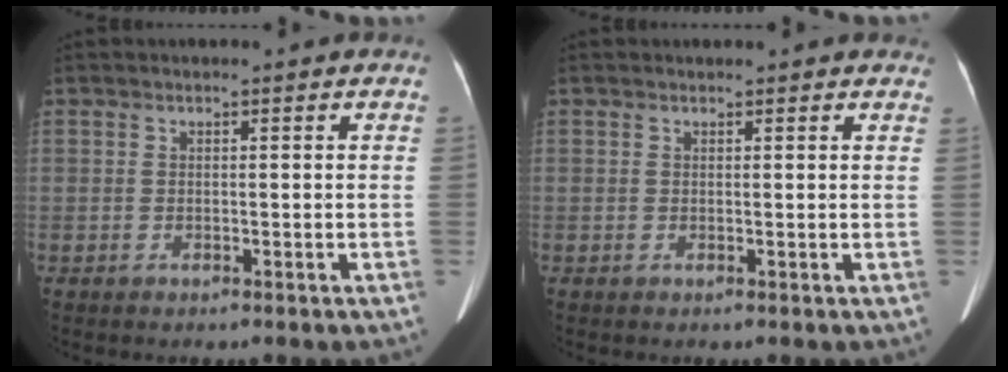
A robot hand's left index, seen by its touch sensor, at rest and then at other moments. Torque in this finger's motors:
{"motor_torque": [-0.03, 0.04, -0.15, -0.08]}